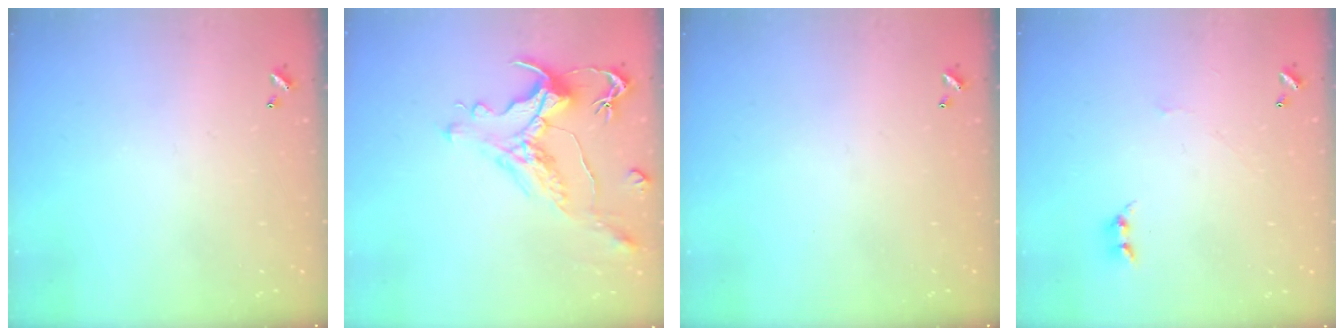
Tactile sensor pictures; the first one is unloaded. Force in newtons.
{"total": 1.4, "press": 0.2, "slide": 1.4}
{"total": 0.0}
{"total": 0.9, "press": 0.8, "slide": 0.4}